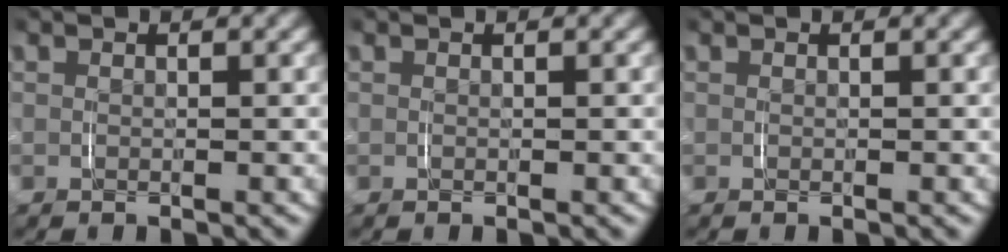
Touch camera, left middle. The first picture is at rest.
{"total": 0.0}
{"total": 0.0}